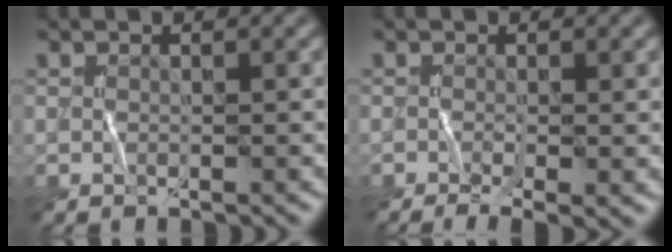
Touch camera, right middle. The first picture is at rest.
{"total": 3.1, "force": [-1.5, 0.6, 2.6], "torque": [-0.045, -0.003, -0.022]}